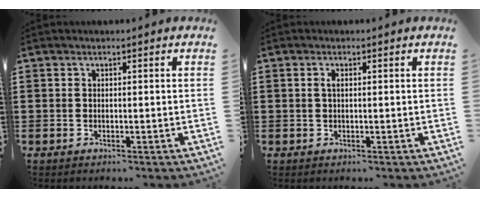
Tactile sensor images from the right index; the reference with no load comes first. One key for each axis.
{"total": 1.0, "fx": 0.2, "fy": 0.4, "fz": 0.9, "tx": -0.019, "ty": 0.002, "tz": 0.002}